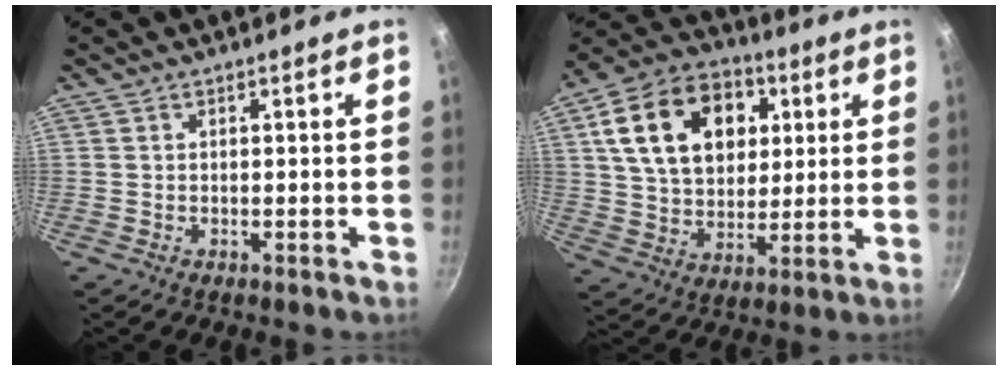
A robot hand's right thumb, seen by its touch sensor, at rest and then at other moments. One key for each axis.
{"total": 20.9, "fx": 6.0, "fy": 14.8, "fz": 13.6, "tx": -0.209, "ty": 0.008, "tz": 0.096}